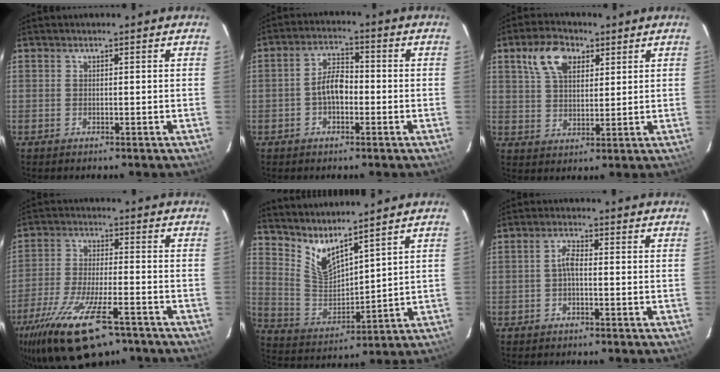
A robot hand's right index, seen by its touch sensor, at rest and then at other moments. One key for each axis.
{"total": 5.4, "fx": -1.3, "fy": 3.0, "fz": 4.4, "tx": -0.082, "ty": 0.014, "tz": -0.022}
{"total": 8.6, "fx": 4.3, "fy": 4.9, "fz": 5.6, "tx": -0.111, "ty": 0.028, "tz": 0.080}
{"total": 19.0, "fx": -12.5, "fy": 6.1, "fz": 13.0, "tx": -0.262, "ty": -0.052, "tz": -0.209}
{"total": 8.3, "fx": 7.0, "fy": 1.4, "fz": 4.2, "tx": -0.090, "ty": -0.017, "tz": 0.147}
{"total": 2.2, "fx": -0.7, "fy": 0.7, "fz": 2.0, "tx": -0.043, "ty": 0.009, "tz": -0.014}